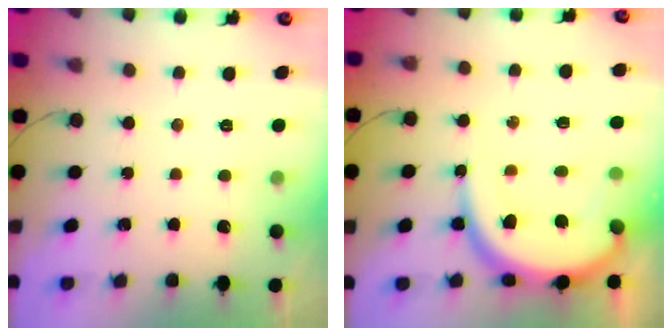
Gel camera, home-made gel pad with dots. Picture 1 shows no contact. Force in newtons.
{"total": 12.4, "press": 12.4, "slide": 1.2}